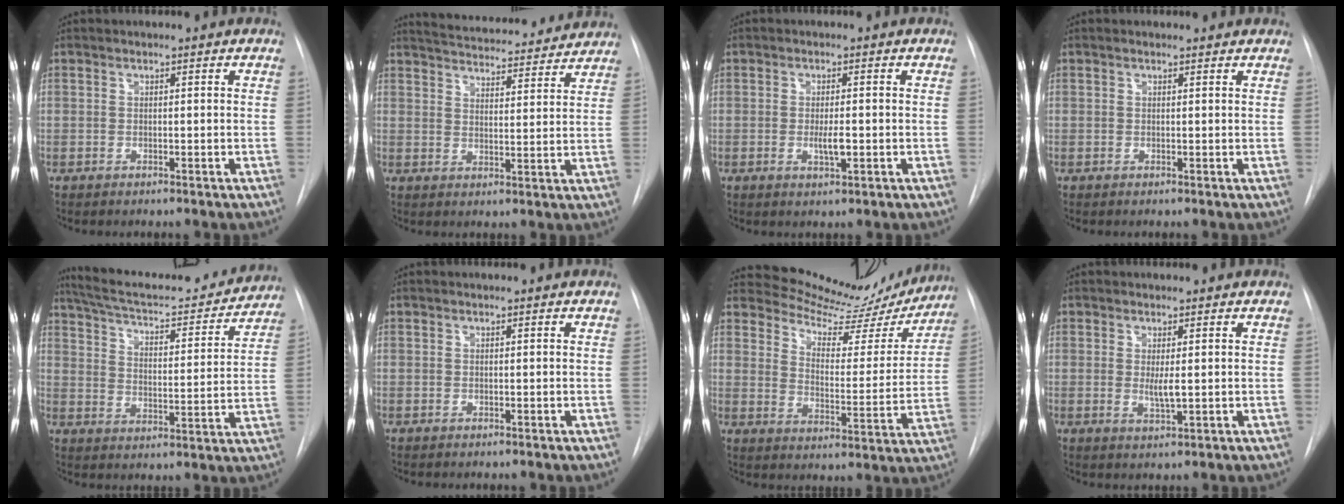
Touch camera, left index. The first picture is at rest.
{"total": 19.3, "force": [18.0, 3.6, 5.9], "torque": [-0.093, 0.008, 0.235]}
{"total": 2.6, "force": [-0.5, 0.6, 2.5], "torque": [-0.047, -0.003, -0.007]}
{"total": 2.0, "force": [1.8, 0.5, 0.5], "torque": [-0.014, 0.014, 0.018]}
{"total": 22.8, "force": [20.7, 4.4, 8.5], "torque": [-0.134, -0.010, 0.283]}
{"total": 0.0}
{"total": 17.0, "force": [16.3, 3.9, 2.8], "torque": [-0.032, -0.043, 0.205]}
{"total": 2.3, "force": [0.3, 0.3, 2.2], "torque": [-0.046, -0.008, 0.010]}